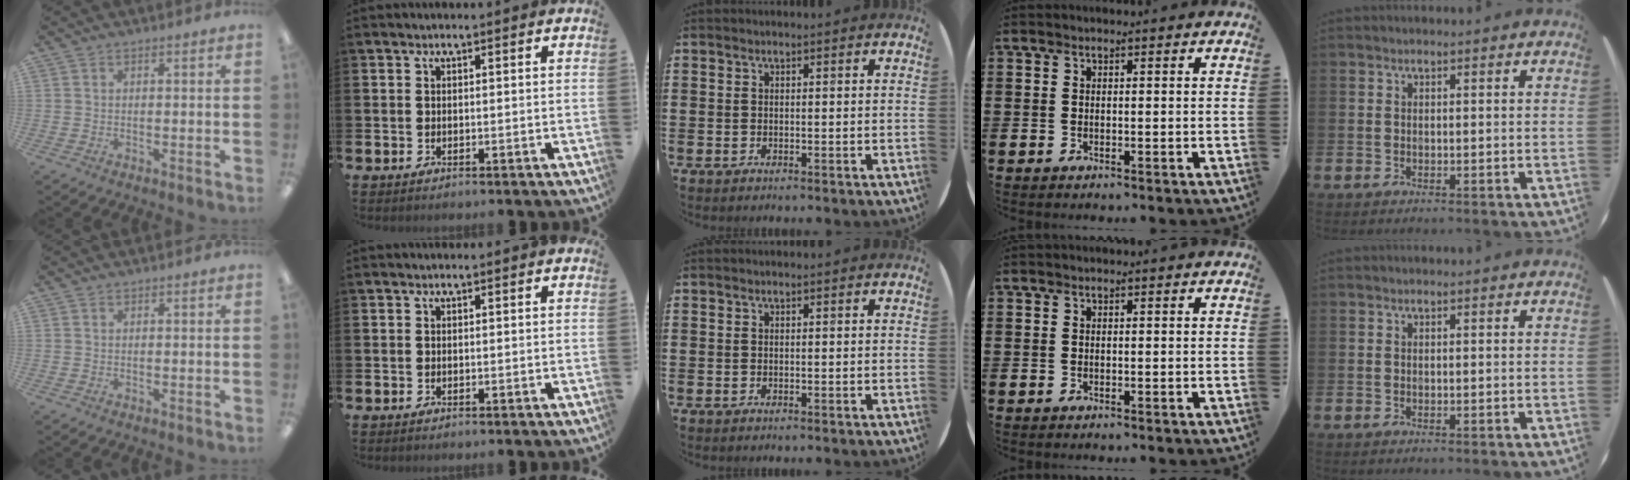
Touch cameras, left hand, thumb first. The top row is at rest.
{}